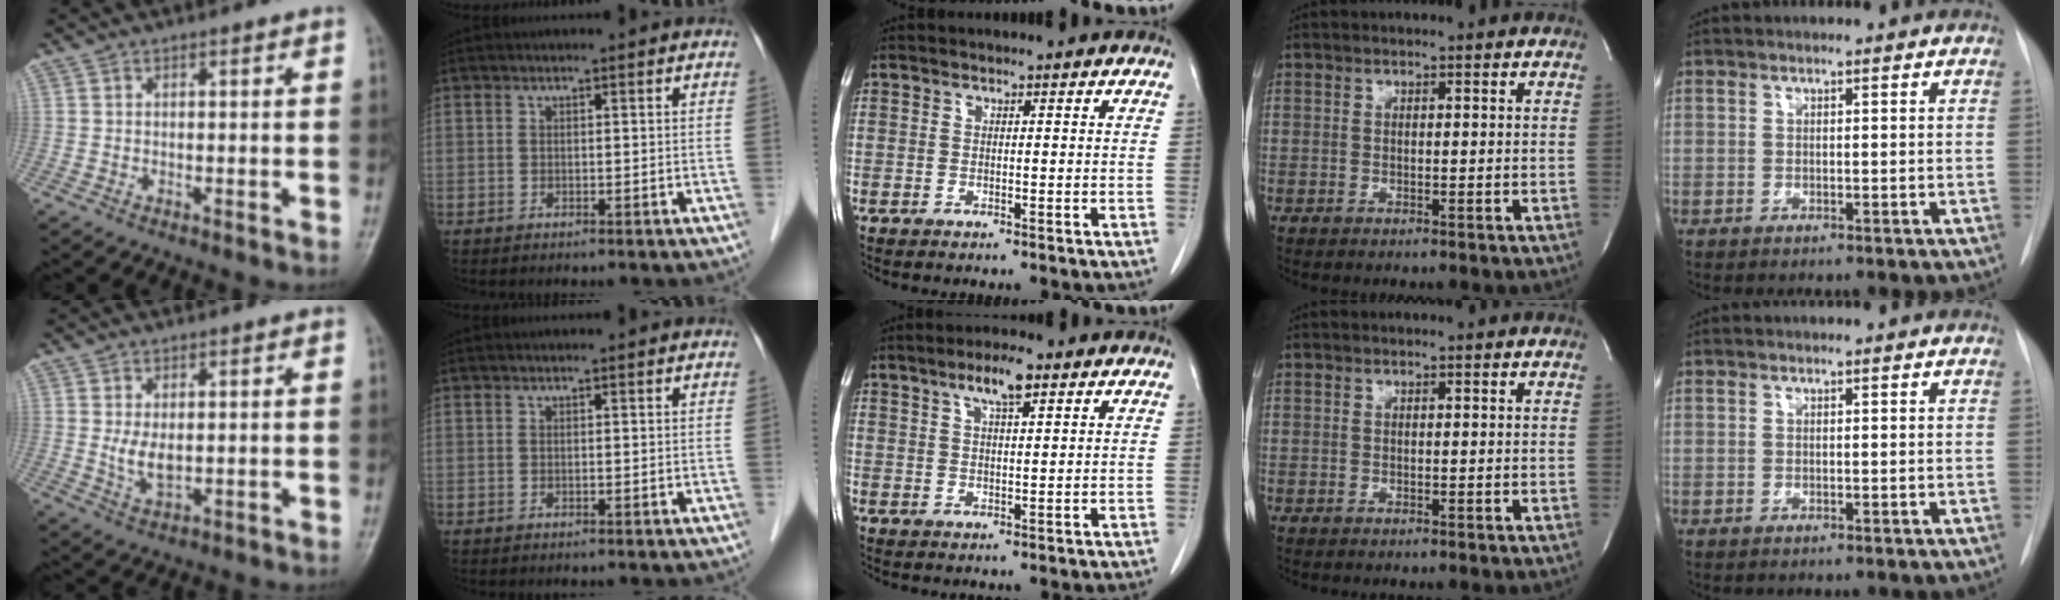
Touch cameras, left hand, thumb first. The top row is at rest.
{"thumb": {"total": 4.0, "force": [0.5, 2.2, 3.3], "torque": [-0.057, -0.013, 0.018]}, "middle": {"total": 5.0, "force": [3.0, 0.8, 3.9], "torque": [-0.076, 0.004, 0.050]}}